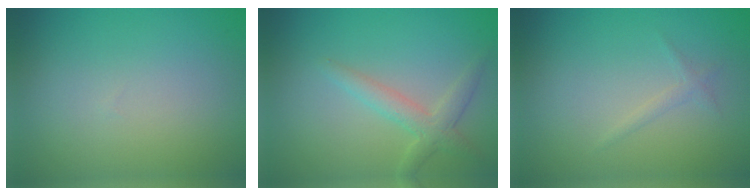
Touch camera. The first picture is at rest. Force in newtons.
{"total": 2.5, "press": 2.5, "slide": 0.1}
{"total": 0.8, "press": 0.8, "slide": 0.1}